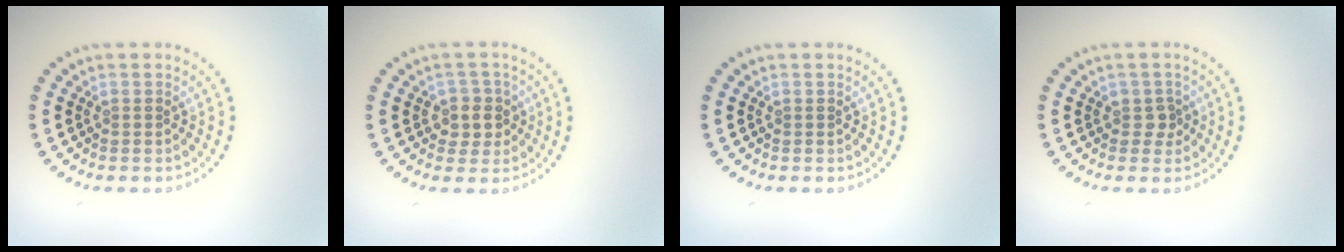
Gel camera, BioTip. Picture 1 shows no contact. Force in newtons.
{"total": 2.4, "press": 2.1, "slide": 1.2}
{"total": 0.0}
{"total": 1.3, "press": 1.1, "slide": 0.6}